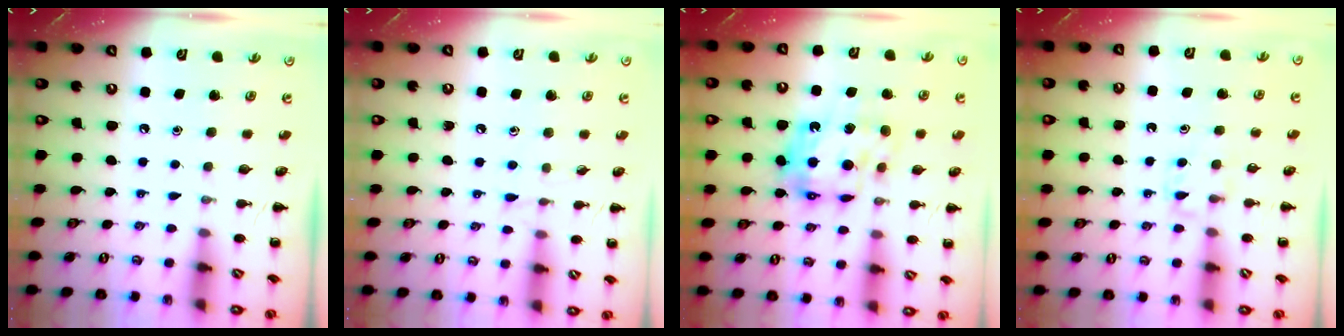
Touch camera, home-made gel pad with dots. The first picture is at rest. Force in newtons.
{"total": 5.4, "press": 5.0, "slide": 2.0}
{"total": 12.2, "press": 12.2, "slide": 1.4}
{"total": 3.9, "press": 3.6, "slide": 1.3}